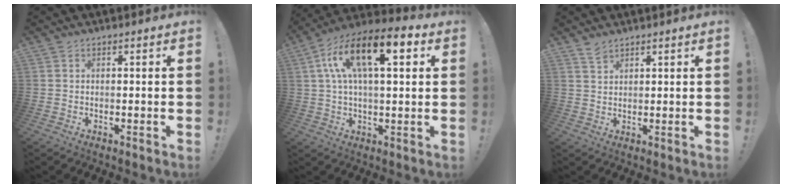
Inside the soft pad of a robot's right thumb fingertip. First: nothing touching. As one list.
[{"total": 16.9, "force": [6.1, 6.8, 14.2], "torque": [-0.257, -0.004, 0.098]}, {"total": 3.0, "force": [2.5, 1.2, 0.9], "torque": [-0.014, -0.016, 0.048]}]